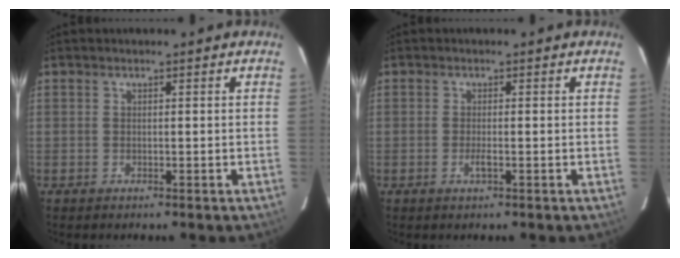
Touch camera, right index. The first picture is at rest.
{"total": 1.4, "force": [-0.5, 0.1, 1.3], "torque": [-0.028, -0.002, -0.010]}